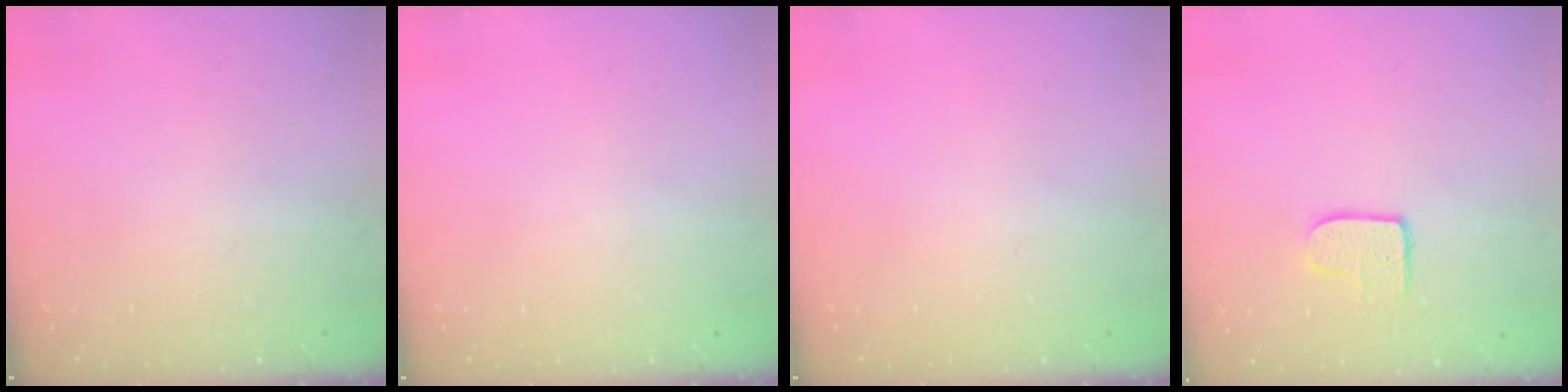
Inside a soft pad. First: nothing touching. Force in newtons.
{"total": 0.0}
{"total": 0.0}
{"total": 7.4, "press": 7.4, "slide": 0.2}